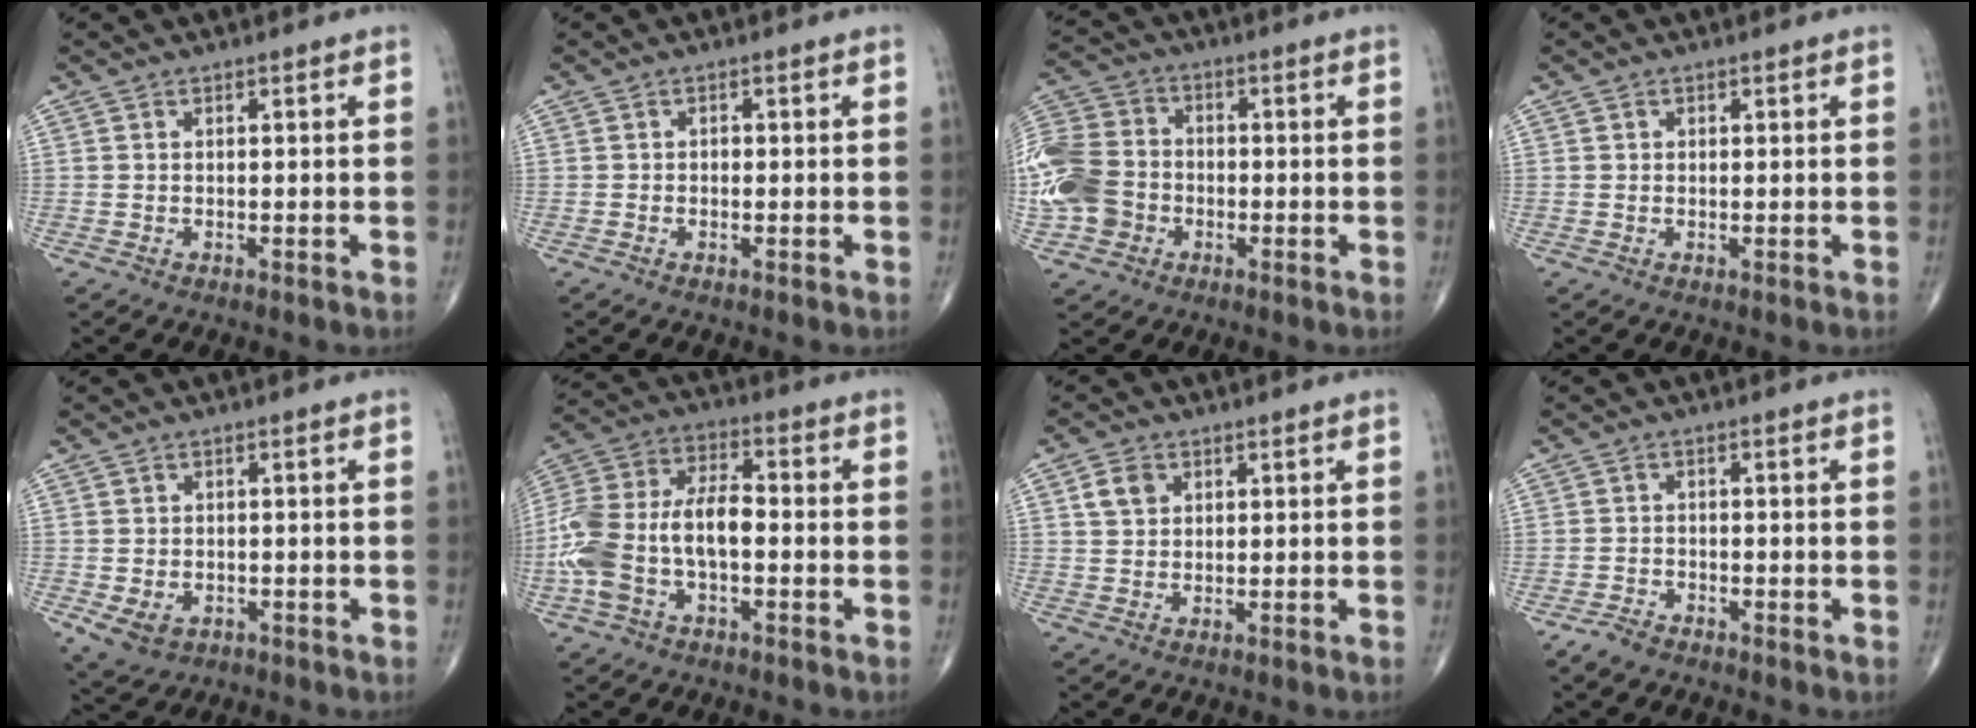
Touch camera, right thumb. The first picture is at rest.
{"total": 0.6, "force": [-0.1, 0.4, 0.3], "torque": [-0.002, 0.002, -0.004]}
{"total": 14.5, "force": [-3.0, 11.9, 7.7], "torque": [-0.175, 0.023, -0.058]}
{"total": 0.6, "force": [0.2, 0.5, 0.2], "torque": [0.005, 0.001, 0.001]}
{"total": 5.0, "force": [-1.7, 3.8, 2.8], "torque": [-0.045, 0.001, -0.016]}
{"total": 16.1, "force": [-2.9, 8.6, 13.3], "torque": [-0.289, 0.039, -0.056]}
{"total": 3.9, "force": [1.5, 3.0, 2.0], "torque": [-0.025, -0.001, 0.028]}
{"total": 2.6, "force": [-2.1, 1.2, 1.0], "torque": [-0.020, 0.003, -0.039]}